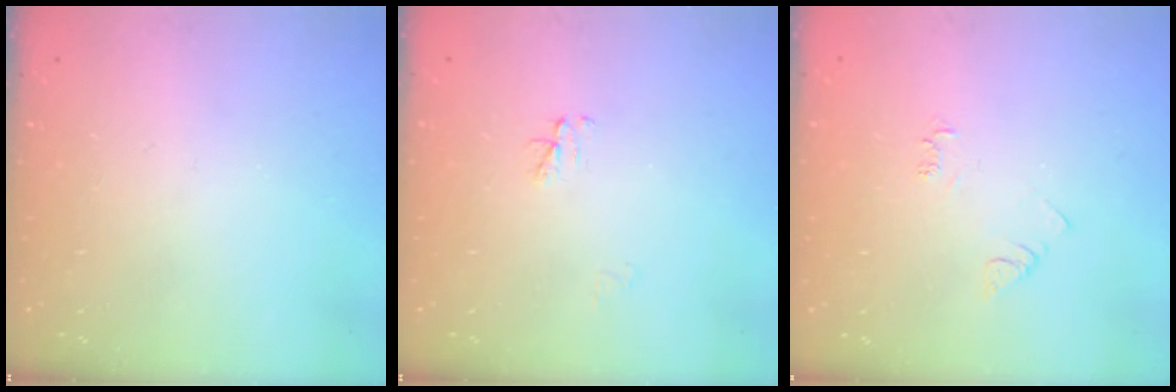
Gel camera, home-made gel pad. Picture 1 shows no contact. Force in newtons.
{"total": 3.0, "press": 3.0, "slide": 0.4}
{"total": 3.9, "press": 3.9, "slide": 0.5}